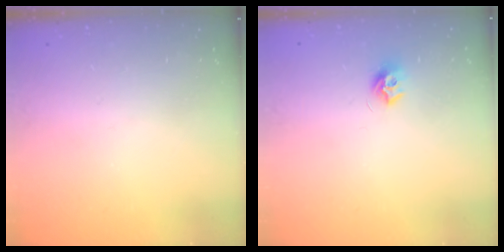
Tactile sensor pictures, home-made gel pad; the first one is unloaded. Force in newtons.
{"total": 7.6, "press": 7.6, "slide": 0.8}